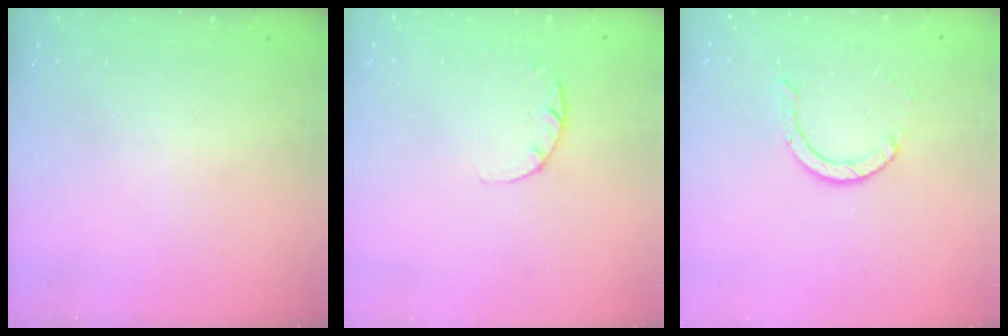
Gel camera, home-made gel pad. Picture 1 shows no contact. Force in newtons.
{"total": 2.6, "press": 2.5, "slide": 0.4}
{"total": 2.0, "press": 2.0, "slide": 0.2}